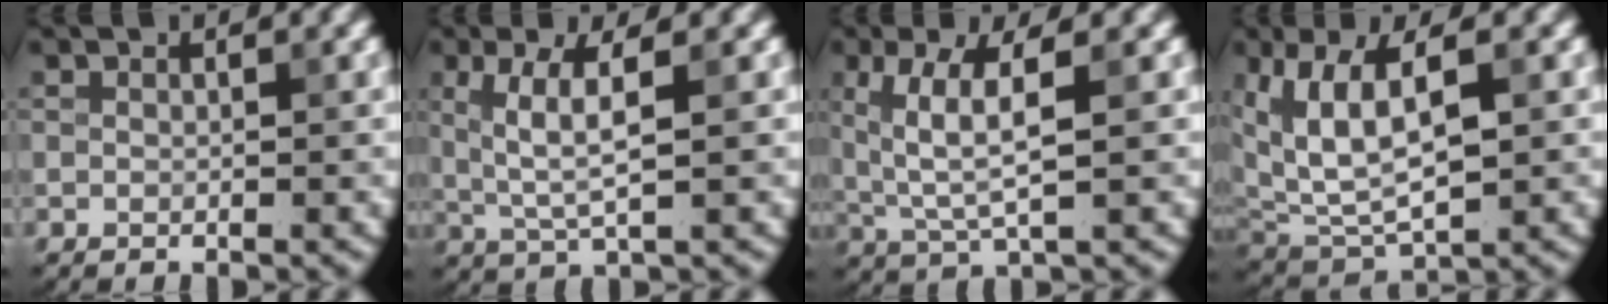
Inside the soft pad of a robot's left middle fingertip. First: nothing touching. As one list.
[{"total": 3.8, "force": [0.9, 0.8, 3.6], "torque": [-0.081, 0.001, 0.021]}, {"total": 4.8, "force": [1.2, 1.3, 4.5], "torque": [-0.102, 0.000, 0.026]}, {"total": 7.7, "force": [2.1, 3.9, 6.2], "torque": [-0.131, -0.002, 0.042]}]